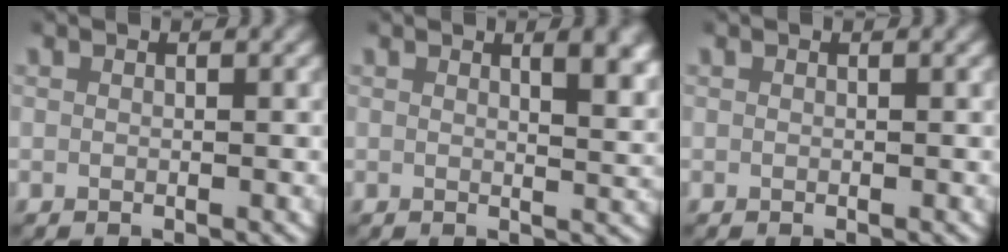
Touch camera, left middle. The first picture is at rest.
{"total": 3.1, "force": [1.7, 0.5, 2.5], "torque": [-0.029, -0.008, 0.029]}
{"total": 0.0}